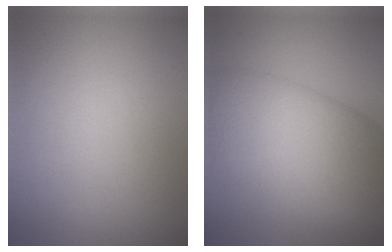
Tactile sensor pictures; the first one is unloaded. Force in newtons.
{"total": 10.4, "press": 10.4, "slide": 0.2}